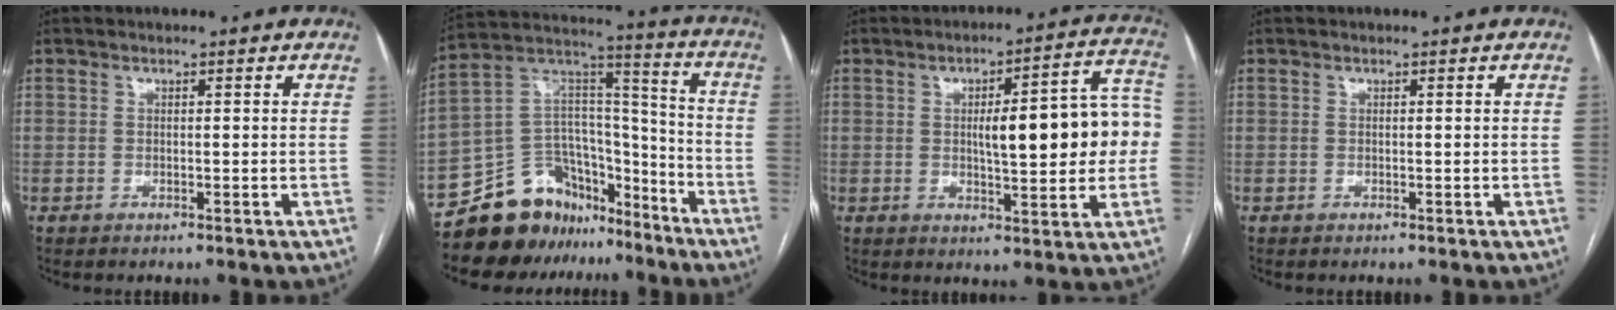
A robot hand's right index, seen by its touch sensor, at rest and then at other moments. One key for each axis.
{"total": 17.0, "fx": -13.8, "fy": 8.8, "fz": 4.5, "tx": -0.068, "ty": 0.085, "tz": -0.237}
{"total": 14.9, "fx": 0.5, "fy": 3.5, "fz": 14.5, "tx": -0.186, "ty": 0.034, "tz": 0.010}
{"total": 0.0}